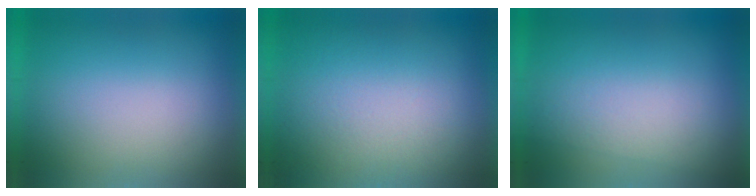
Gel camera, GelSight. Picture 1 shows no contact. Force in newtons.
{"total": 4.0}
{"total": 2.0}